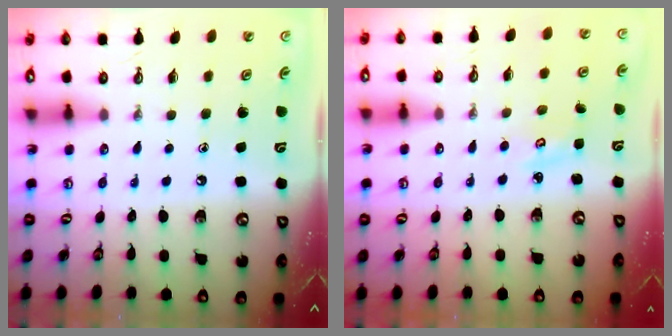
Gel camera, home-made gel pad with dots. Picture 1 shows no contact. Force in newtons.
{"total": 2.3, "press": 2.2, "slide": 0.3}